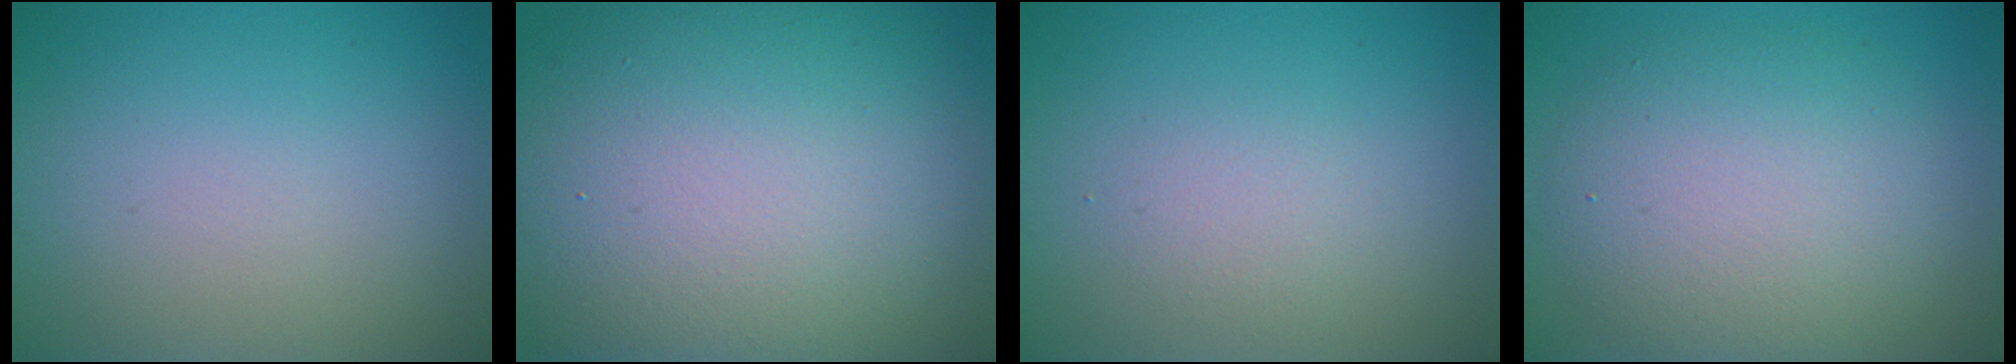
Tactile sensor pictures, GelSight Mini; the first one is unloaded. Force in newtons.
{"total": 17.8, "press": 17.7, "slide": 1.1}
{"total": 1.6, "press": 1.6, "slide": 0.1}
{"total": 6.8, "press": 6.8, "slide": 0.6}